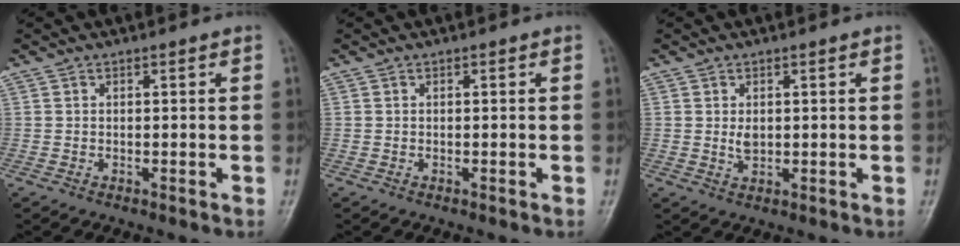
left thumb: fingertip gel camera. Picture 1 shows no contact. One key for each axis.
{"total": 0.0}
{"total": 2.3, "fx": 0.5, "fy": 1.4, "fz": 1.7, "tx": -0.024, "ty": -0.006, "tz": 0.012}